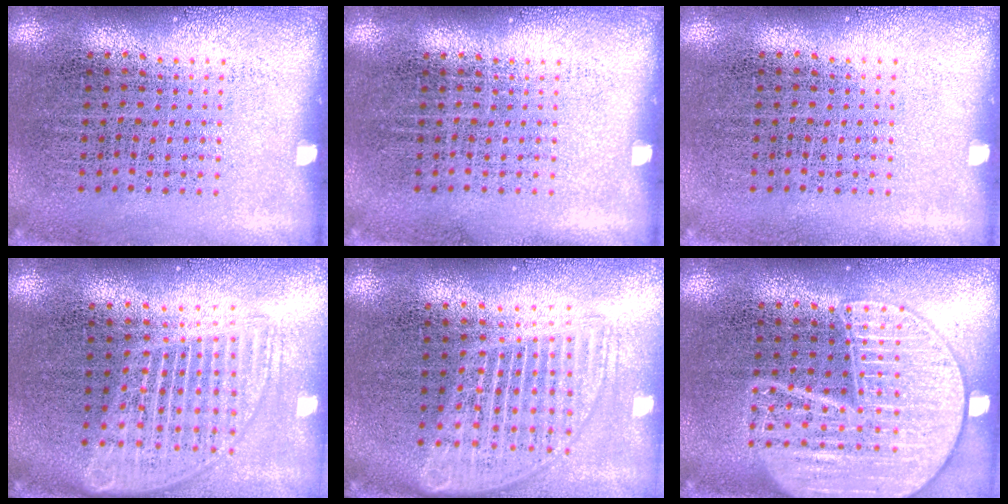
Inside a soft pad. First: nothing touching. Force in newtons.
{"total": 0.0}
{"total": 0.0}
{"total": 1.8, "press": 1.5, "slide": 0.9}
{"total": 1.8, "press": 1.5, "slide": 0.9}
{"total": 3.4, "press": 3.4, "slide": 0.4}